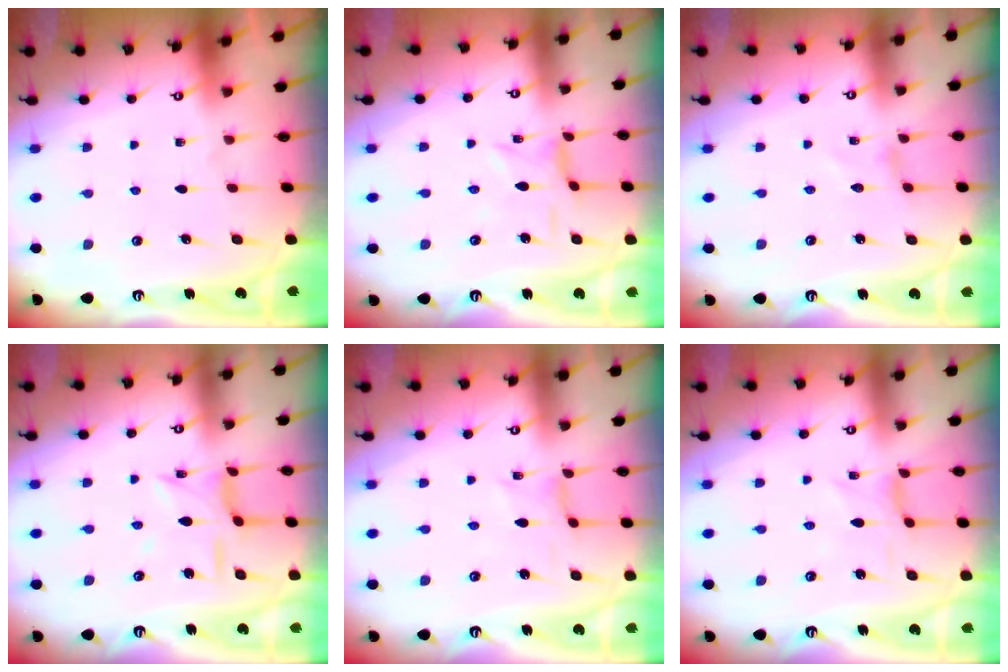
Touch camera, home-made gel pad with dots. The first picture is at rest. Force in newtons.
{"total": 0.6, "press": 0.5, "slide": 0.3}
{"total": 0.0}
{"total": 6.1, "press": 6.1, "slide": 0.2}
{"total": 0.0}
{"total": 0.0}